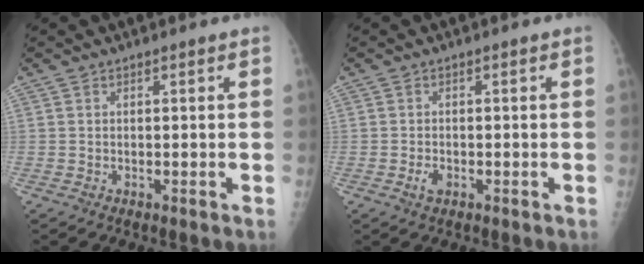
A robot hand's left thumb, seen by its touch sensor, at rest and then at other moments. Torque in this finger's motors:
{"motor_torque": [-0.28, 0.09, 0.05, 0.01, 0.00]}